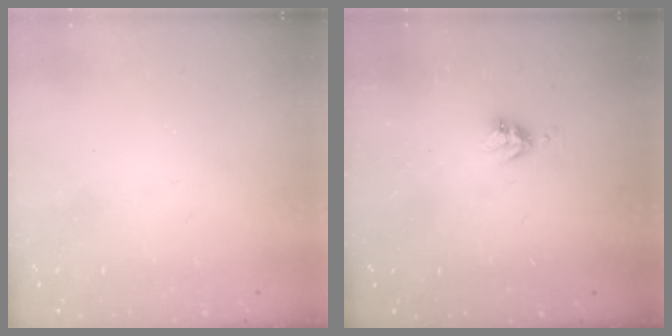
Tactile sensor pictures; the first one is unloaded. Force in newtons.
{"total": 5.2, "press": 5.2, "slide": 0.6}